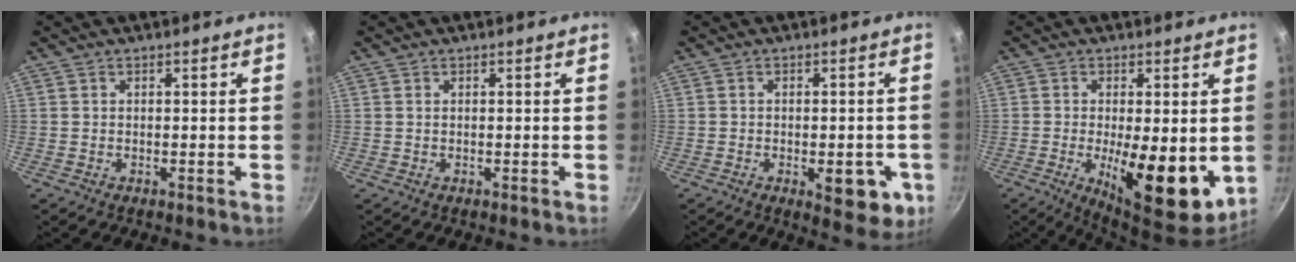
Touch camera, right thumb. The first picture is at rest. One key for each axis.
{"total": 0.0}
{"total": 9.1, "fx": -2.8, "fy": 4.2, "fz": 7.6, "tx": -0.062, "ty": 0.007, "tz": -0.030}
{"total": 13.4, "fx": -1.9, "fy": 4.8, "fz": 12.3, "tx": -0.175, "ty": -0.011, "tz": -0.019}